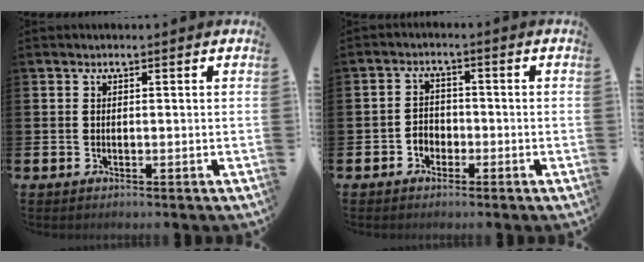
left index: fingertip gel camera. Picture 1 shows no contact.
{"total": 2.3, "force": [-1.5, 1.7, 0.5], "torque": [-0.017, 0.008, -0.033]}